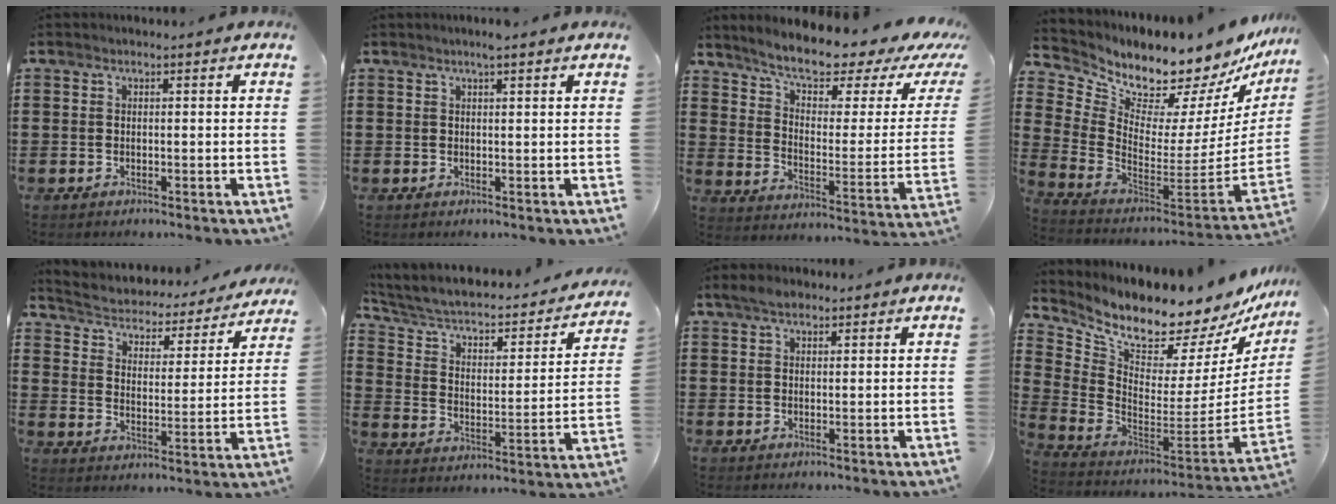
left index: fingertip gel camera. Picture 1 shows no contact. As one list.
[{"total": 2.3, "force": [1.7, 0.0, 1.5], "torque": [-0.031, 0.000, 0.031]}, {"total": 7.0, "force": [5.8, 1.4, 3.8], "torque": [-0.085, -0.043, 0.094]}, {"total": 8.3, "force": [7.8, 2.4, 1.5], "torque": [-0.067, -0.082, 0.131]}, {"total": 2.7, "force": [2.5, 0.8, 0.4], "torque": [-0.028, -0.025, 0.031]}, {"total": 4.6, "force": [3.1, 2.3, 2.5], "torque": [-0.067, -0.028, 0.043]}, {"total": 2.4, "force": [1.8, 1.2, 0.9], "torque": [-0.015, 0.004, 0.032]}, {"total": 8.7, "force": [7.9, 1.9, 2.9], "torque": [-0.091, -0.083, 0.132]}]